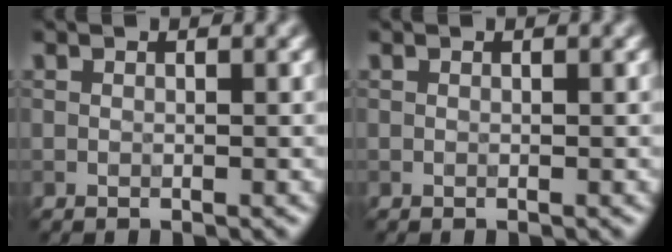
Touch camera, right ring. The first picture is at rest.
{"total": 0.0}